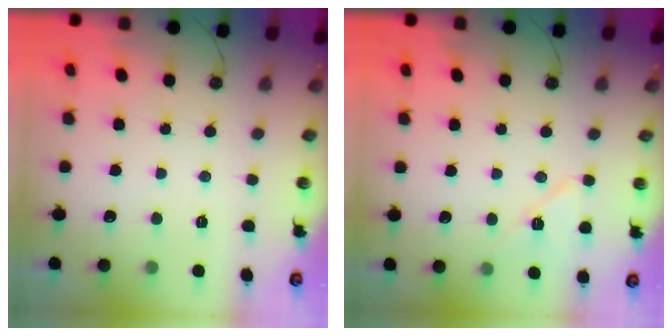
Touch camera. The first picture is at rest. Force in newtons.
{"total": 8.6, "press": 8.4, "slide": 1.6}